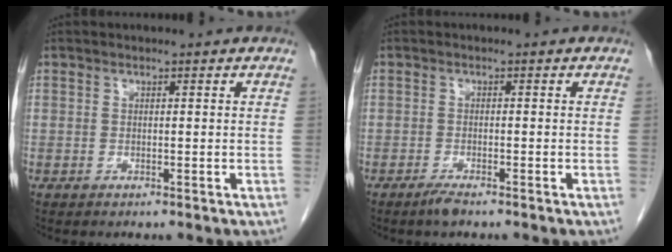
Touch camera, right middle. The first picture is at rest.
{"total": 1.7, "force": [-1.4, 0.1, 1.0], "torque": [-0.025, -0.004, -0.026]}